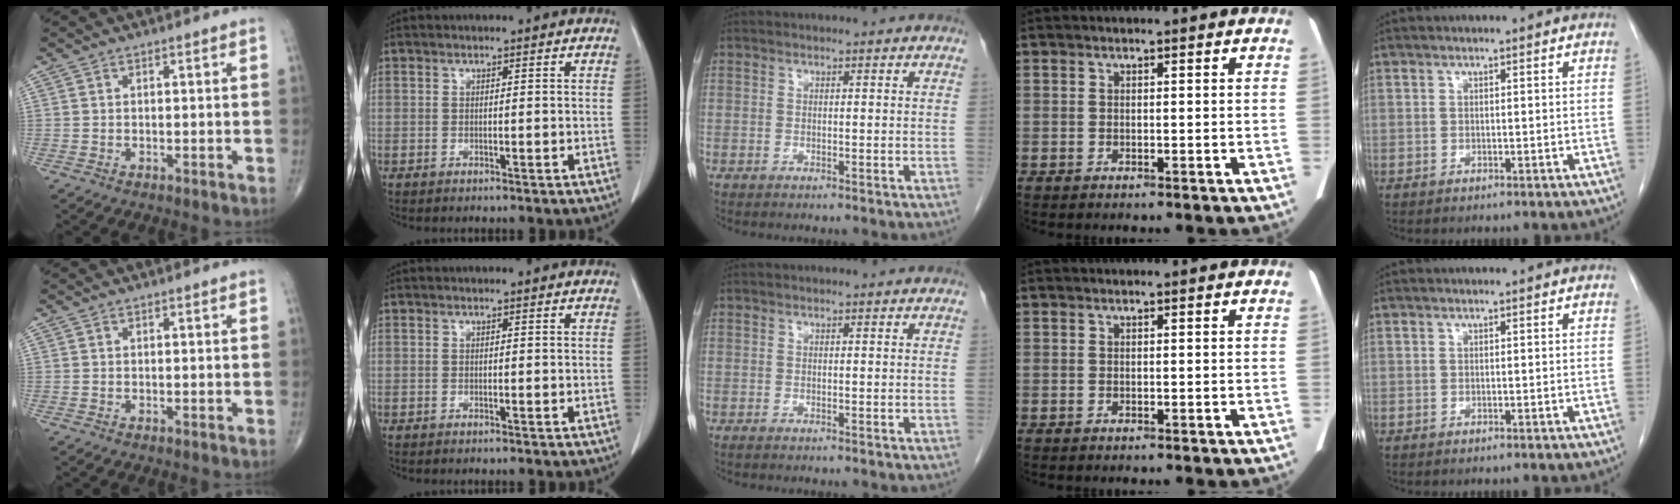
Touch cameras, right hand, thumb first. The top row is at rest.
{}